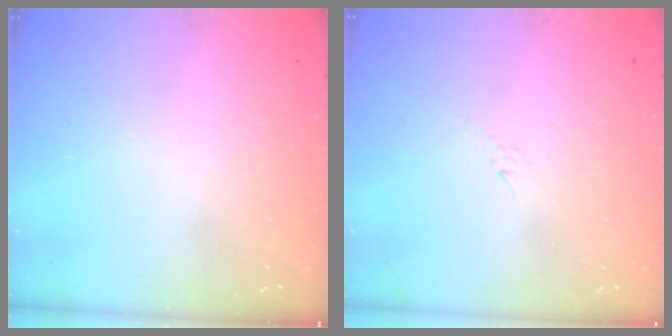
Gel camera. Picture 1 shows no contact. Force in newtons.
{"total": 2.8, "press": 2.7, "slide": 0.6}